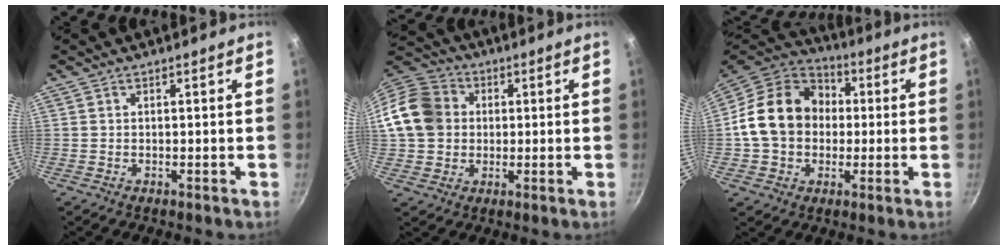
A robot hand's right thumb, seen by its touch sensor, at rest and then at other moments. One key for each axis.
{"total": 14.3, "fx": 1.2, "fy": 12.2, "fz": 7.2, "tx": -0.120, "ty": 0.027, "tz": 0.009}
{"total": 18.2, "fx": 0.6, "fy": 14.8, "fz": 10.6, "tx": -0.158, "ty": 0.037, "tz": -0.001}